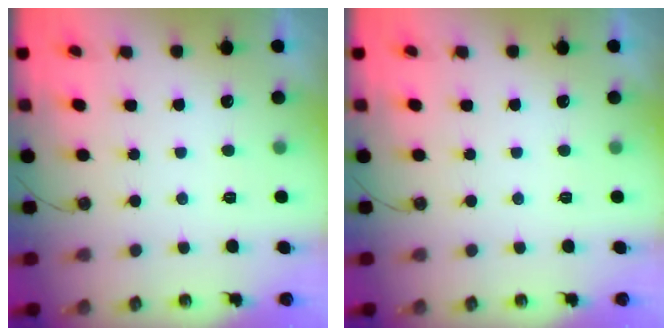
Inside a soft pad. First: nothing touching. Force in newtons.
{"total": 0.0}